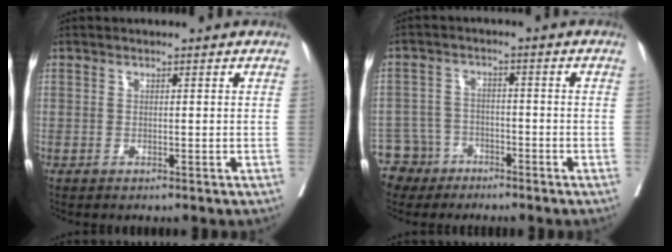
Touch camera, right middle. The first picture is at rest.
{"total": 6.0, "force": [-4.3, 4.1, -0.4], "torque": [0.008, 0.003, -0.081]}